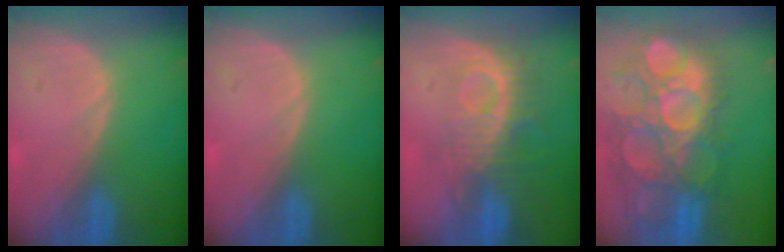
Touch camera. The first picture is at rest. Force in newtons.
{"total": 0.0}
{"total": 9.3, "press": 8.2, "slide": 4.4}
{"total": 13.8, "press": 12.5, "slide": 5.8}